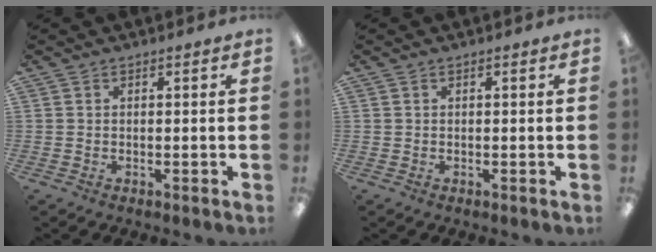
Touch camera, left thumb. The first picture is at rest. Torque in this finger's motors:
{"motor_torque": [0.00, 0.00, 0.00, 0.00, 0.00]}